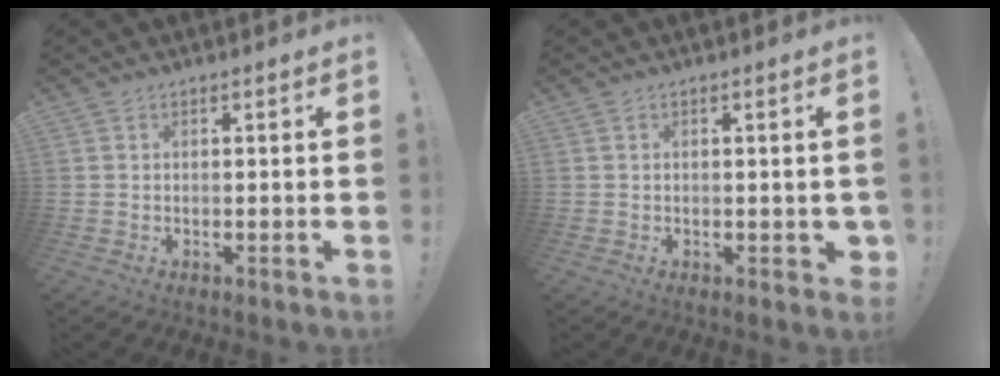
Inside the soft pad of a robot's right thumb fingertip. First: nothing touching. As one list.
[{"total": 1.6, "force": [0.1, 1.2, 1.1], "torque": [-0.010, 0.001, 0.002]}]